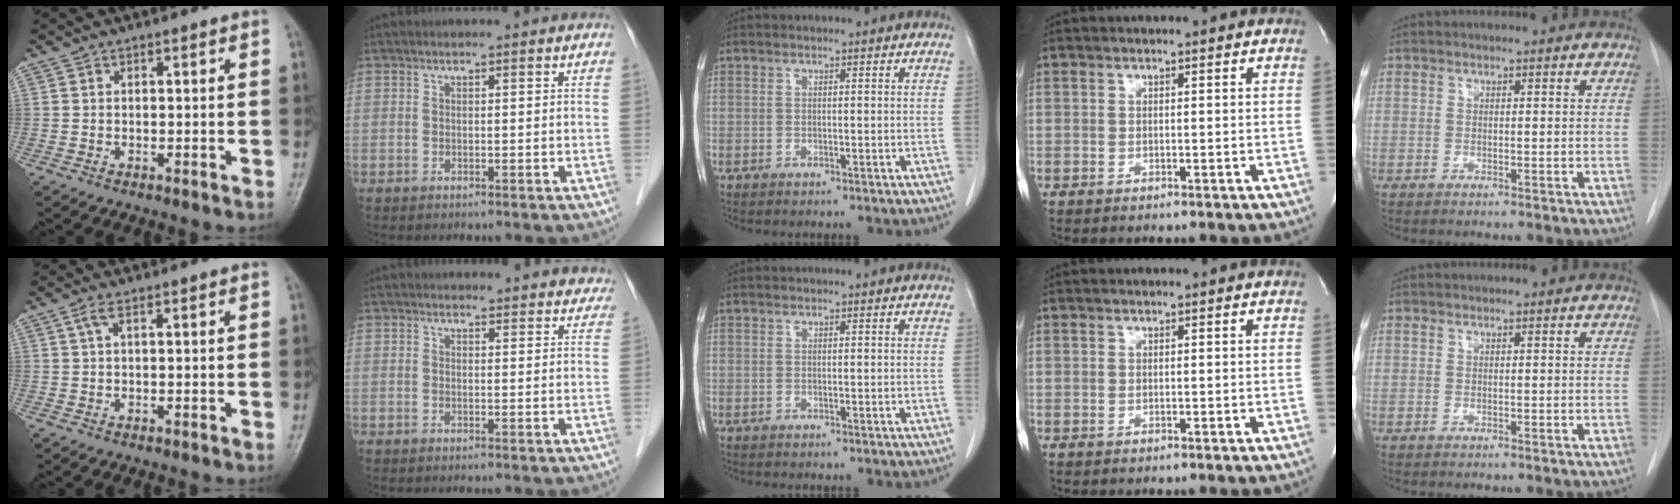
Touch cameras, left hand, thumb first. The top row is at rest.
{"thumb": {"total": 1.4, "force": [0.6, 0.3, 1.3], "torque": [-0.039, 0.011, 0.016]}, "index": {"total": 8.1, "force": [7.7, 2.3, 0.8], "torque": [0.028, -0.004, 0.057]}}